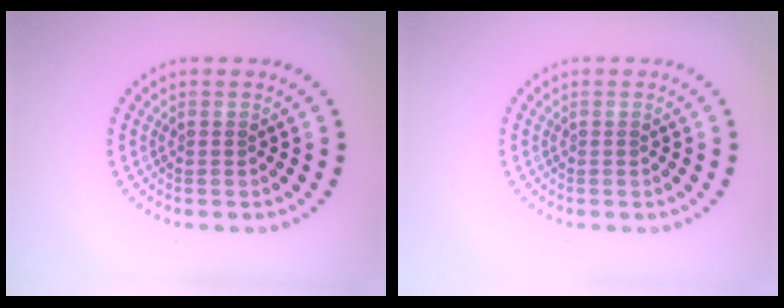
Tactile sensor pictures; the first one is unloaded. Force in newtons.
{"total": 0.0}